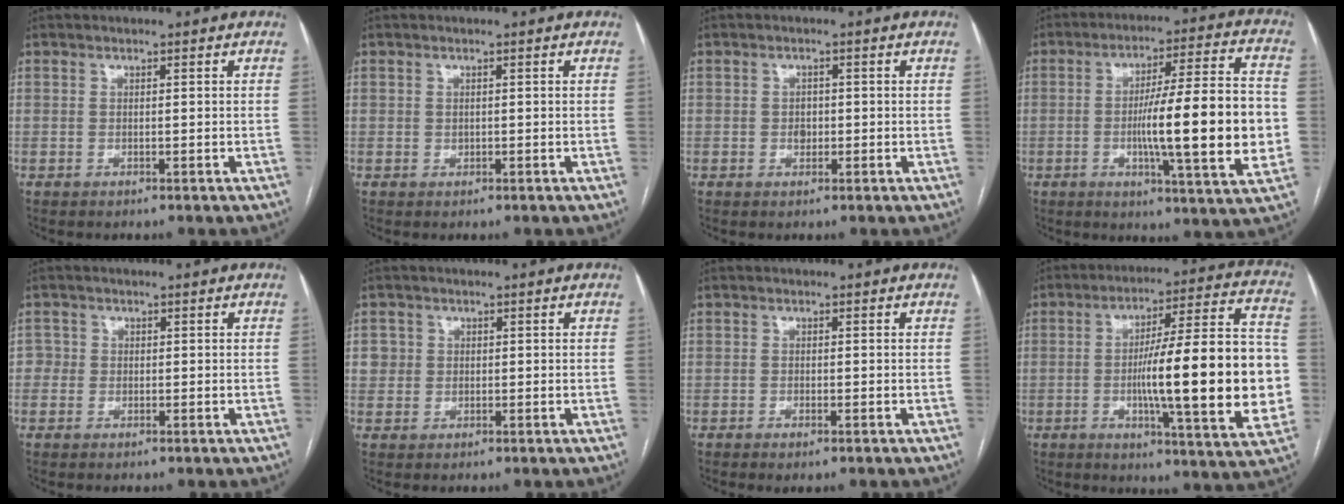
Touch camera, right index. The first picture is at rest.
{"total": 0.6, "force": [0.1, 0.5, 0.2], "torque": [0.002, 0.001, 0.002]}
{"total": 1.6, "force": [-0.2, 1.3, 1.0], "torque": [-0.014, 0.003, -0.001]}
{"total": 18.7, "force": [-2.3, 1.1, 18.5], "torque": [-0.269, 0.006, -0.036]}
{"total": 1.8, "force": [0.0, 1.8, 0.0], "torque": [0.016, 0.006, -0.006]}
{"total": 2.4, "force": [0.5, 2.4, 0.1], "torque": [0.012, 0.005, 0.006]}
{"total": 1.3, "force": [-0.9, 0.1, 0.9], "torque": [-0.015, -0.002, -0.011]}
{"total": 23.3, "force": [-2.7, 2.3, 23.0], "torque": [-0.291, 0.017, -0.038]}